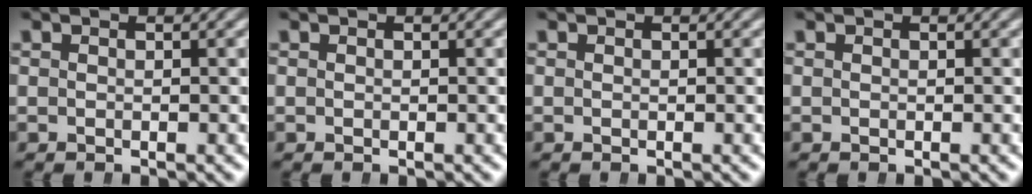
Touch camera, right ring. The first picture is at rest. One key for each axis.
{"total": 0.0}
{"total": 0.0}
{"total": 0.0}